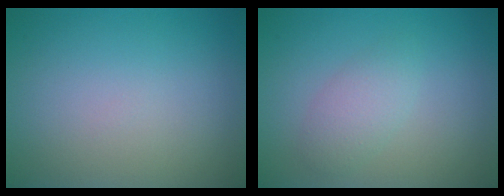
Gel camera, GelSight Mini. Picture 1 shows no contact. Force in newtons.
{"total": 2.1, "press": 2.1, "slide": 0.1}